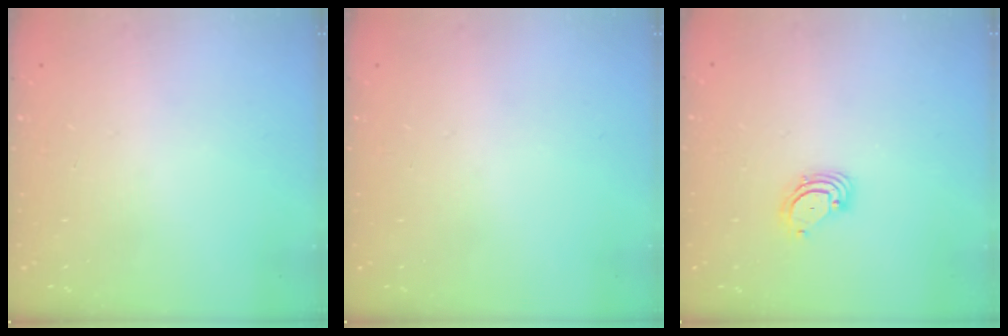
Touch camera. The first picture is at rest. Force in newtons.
{"total": 0.0}
{"total": 3.6, "press": 3.6, "slide": 0.3}